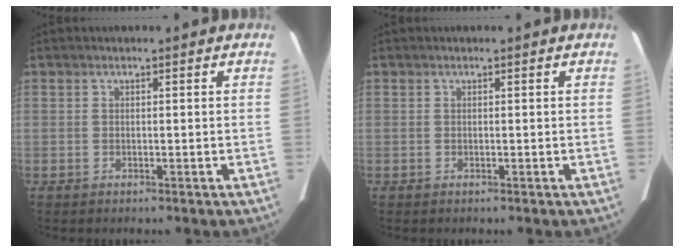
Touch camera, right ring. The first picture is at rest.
{"total": 0.0}